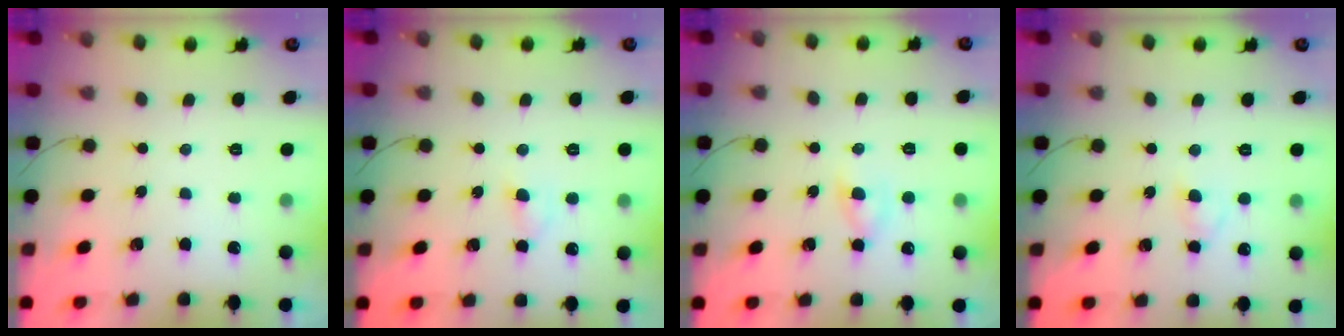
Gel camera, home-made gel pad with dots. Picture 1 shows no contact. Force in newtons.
{"total": 2.7, "press": 2.6, "slide": 1.0}
{"total": 3.4, "press": 3.2, "slide": 1.3}
{"total": 2.6, "press": 2.4, "slide": 1.1}